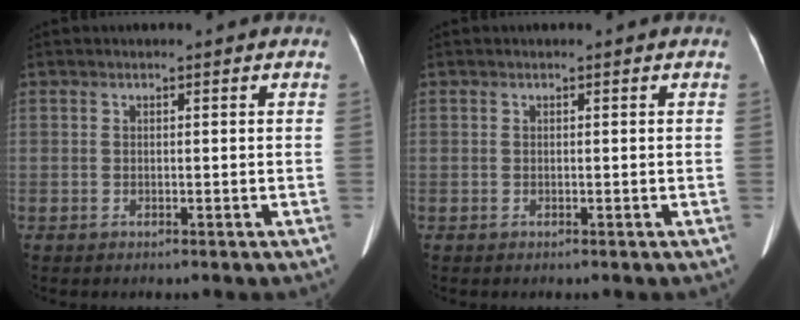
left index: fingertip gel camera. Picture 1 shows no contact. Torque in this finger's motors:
{"motor_torque": [0.07, 0.00, 0.02, 0.01]}